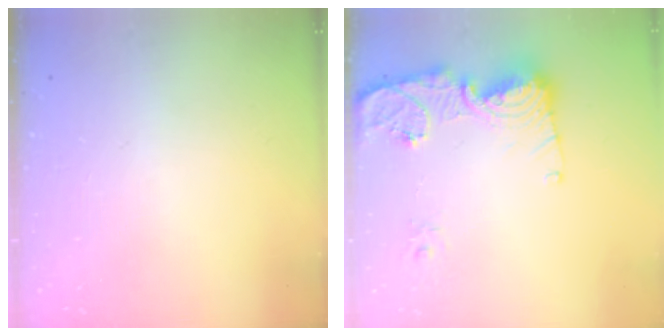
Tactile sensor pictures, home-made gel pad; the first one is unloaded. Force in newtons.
{"total": 14.0, "press": 13.9, "slide": 1.5}